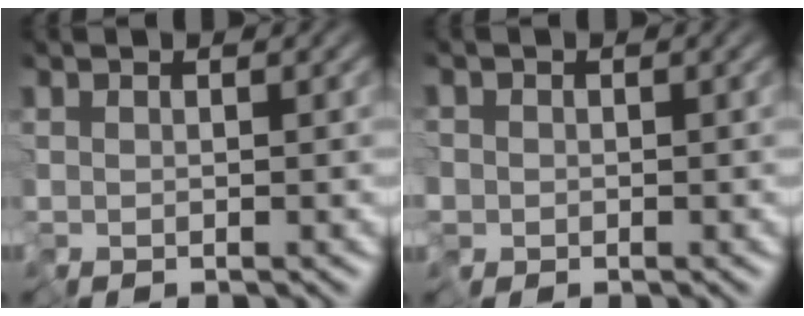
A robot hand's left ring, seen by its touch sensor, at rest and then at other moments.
{"total": 1.2, "force": [-0.6, 1.0, -0.2], "torque": [0.003, -0.006, -0.015]}